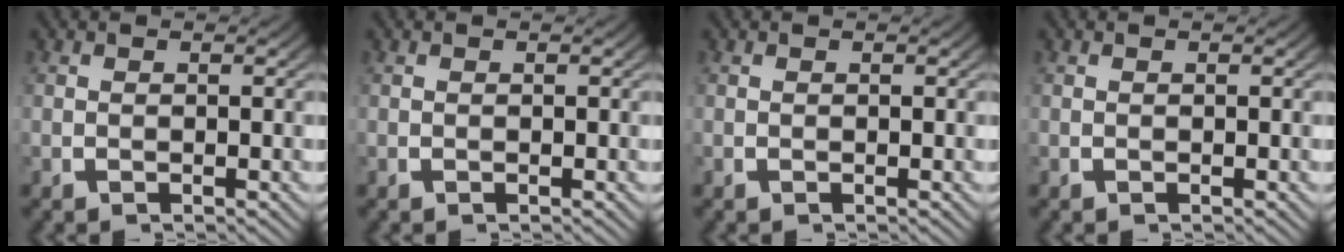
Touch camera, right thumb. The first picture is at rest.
{"total": 0.0}
{"total": 0.0}
{"total": 0.0}